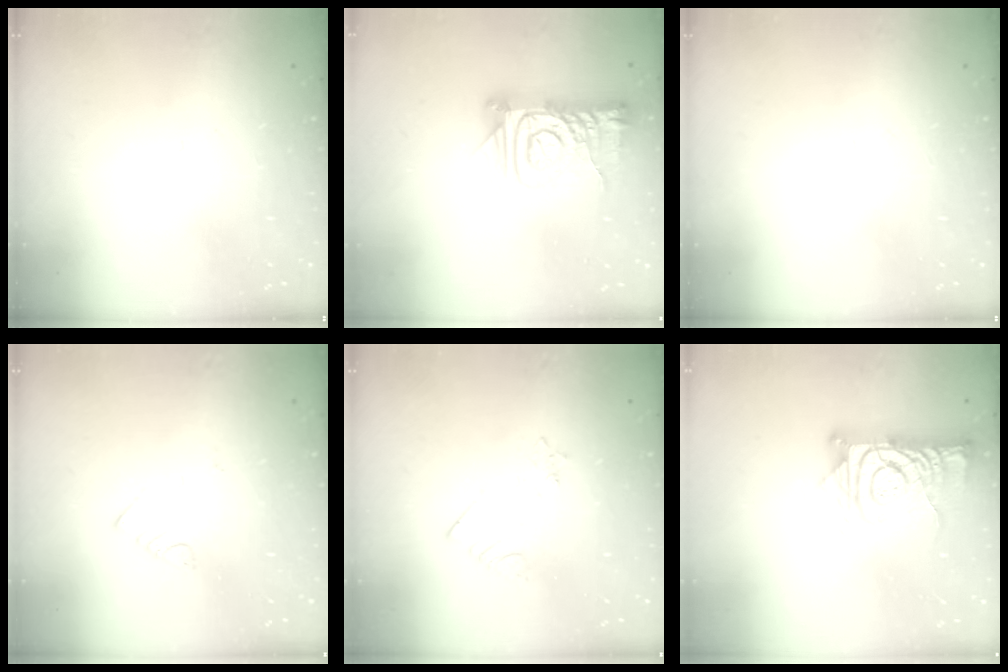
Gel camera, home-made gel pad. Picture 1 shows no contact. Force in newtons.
{"total": 13.2, "press": 13.1, "slide": 1.6}
{"total": 0.0}
{"total": 2.7, "press": 2.6, "slide": 0.5}
{"total": 2.1, "press": 2.1, "slide": 0.4}
{"total": 13.3, "press": 13.3, "slide": 1.1}